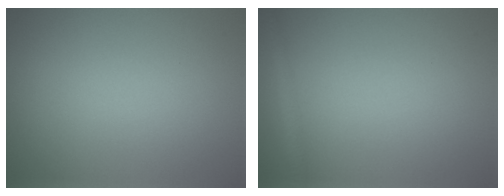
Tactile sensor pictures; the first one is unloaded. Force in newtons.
{"total": 1.3, "press": 1.3, "slide": 0.0}